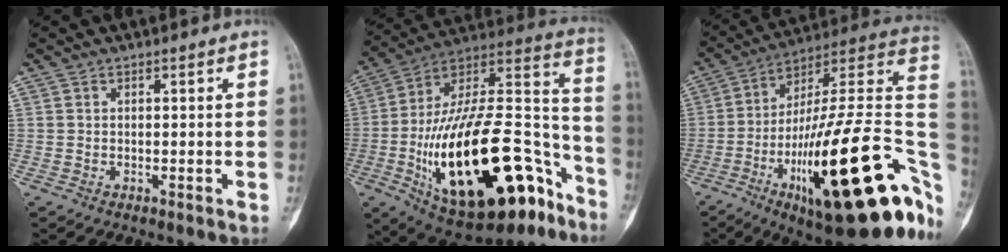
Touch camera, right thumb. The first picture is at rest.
{"total": 37.2, "force": [-15.8, 15.9, 29.6], "torque": [-0.458, 0.069, -0.240]}
{"total": 36.8, "force": [-12.0, 10.5, 33.2], "torque": [-0.412, 0.053, -0.187]}